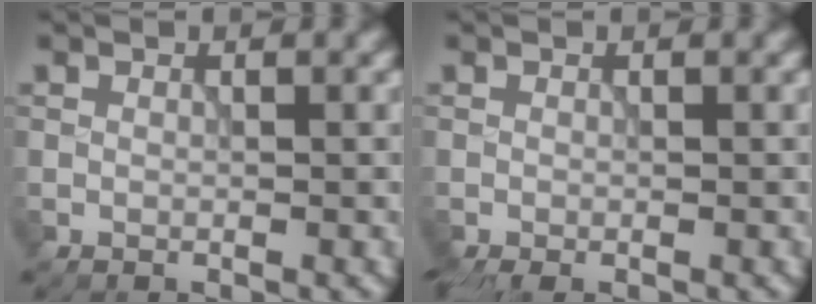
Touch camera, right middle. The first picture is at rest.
{"total": 1.6, "force": [-1.3, 0.4, 0.9], "torque": [-0.019, -0.009, -0.024]}